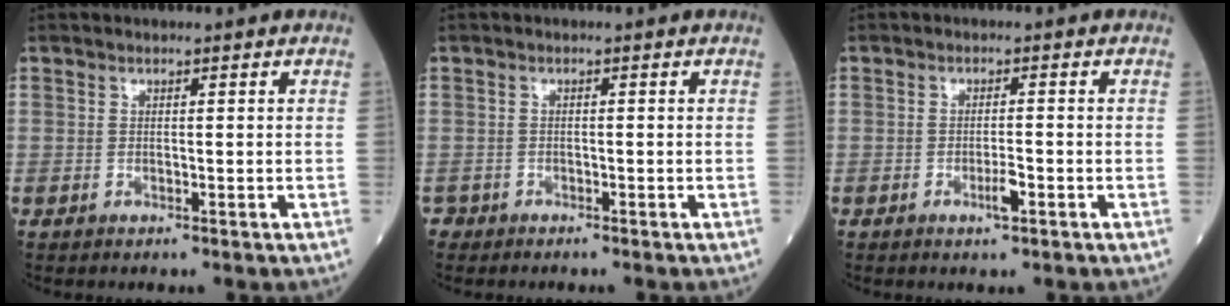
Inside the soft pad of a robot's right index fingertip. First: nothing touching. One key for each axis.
{"total": 1.5, "fx": -1.3, "fy": 0.8, "fz": -0.3, "tx": -0.002, "ty": 0.003, "tz": -0.025}
{"total": 2.3, "fx": -1.1, "fy": 0.3, "fz": 2.0, "tx": -0.035, "ty": -0.001, "tz": -0.019}